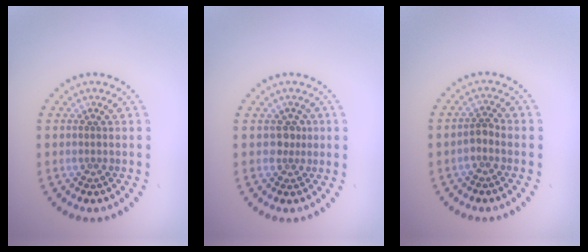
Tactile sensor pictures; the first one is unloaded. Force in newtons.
{"total": 1.3, "press": 1.0, "slide": 0.7}
{"total": 1.2, "press": 1.0, "slide": 0.6}